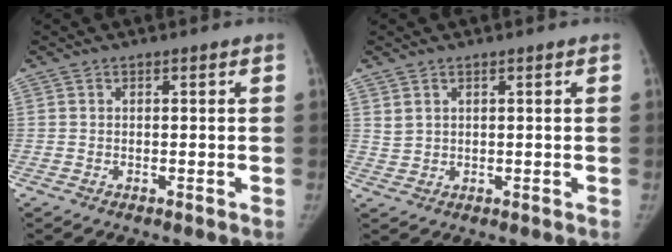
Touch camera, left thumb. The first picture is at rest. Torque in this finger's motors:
{"motor_torque": [1.49, 1.55, 0.54, -0.17, 0.00]}